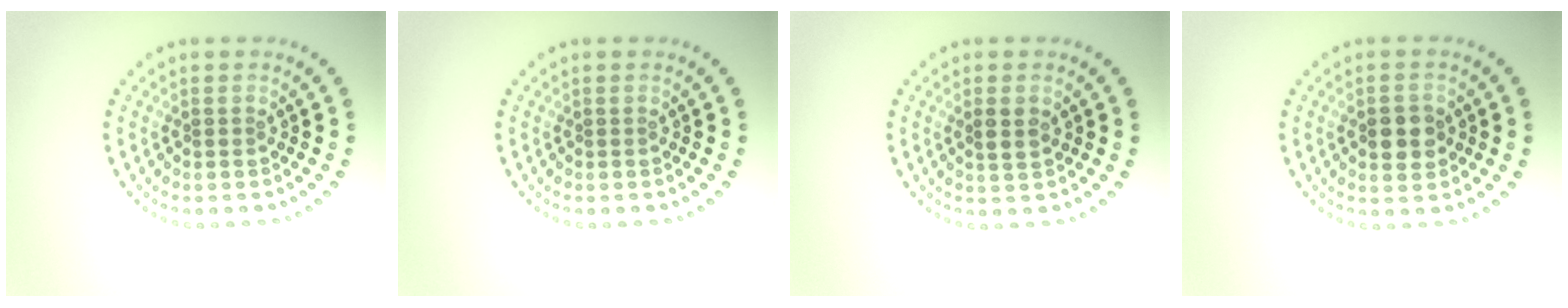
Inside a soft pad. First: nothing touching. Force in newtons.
{"total": 0.0}
{"total": 1.8, "press": 1.7, "slide": 0.6}
{"total": 2.7, "press": 2.7, "slide": 0.1}